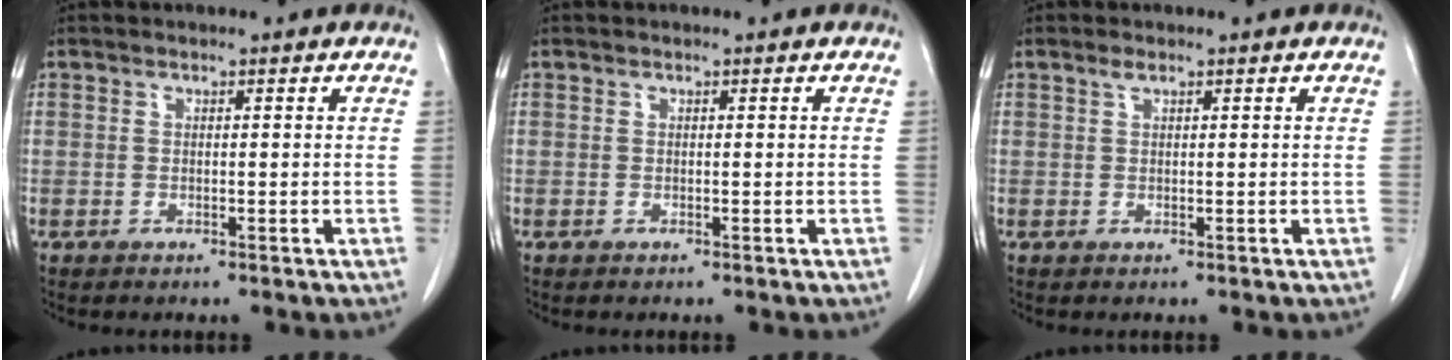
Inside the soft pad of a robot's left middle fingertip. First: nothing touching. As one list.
[{"total": 0.0}, {"total": 0.8, "force": [0.6, 0.2, 0.5], "torque": [-0.014, 0.003, 0.012]}]